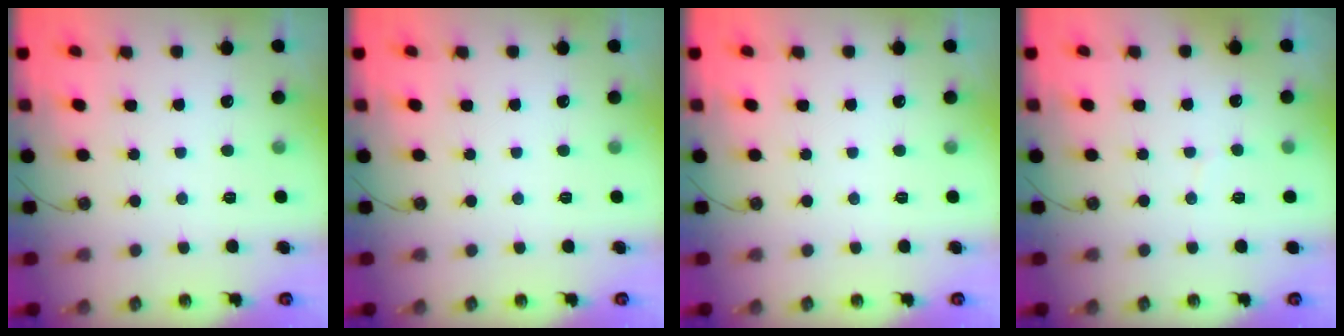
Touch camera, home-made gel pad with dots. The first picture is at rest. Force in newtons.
{"total": 0.0}
{"total": 0.0}
{"total": 2.9, "press": 2.9, "slide": 0.3}